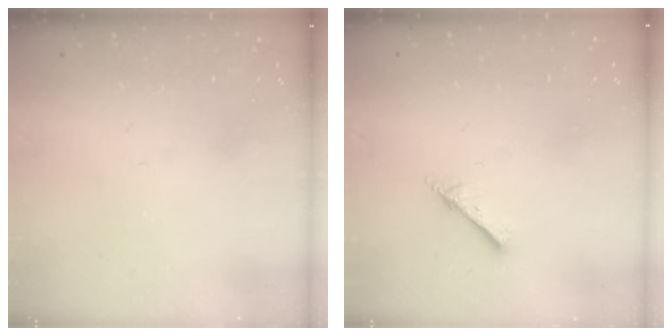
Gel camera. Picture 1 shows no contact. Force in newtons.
{"total": 2.5, "press": 2.5, "slide": 0.2}